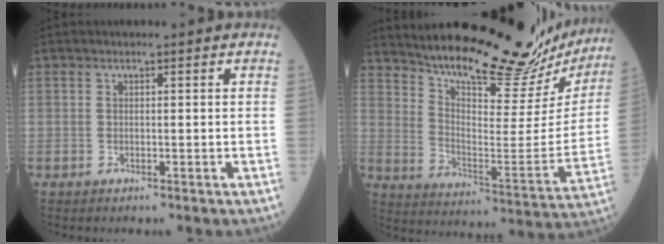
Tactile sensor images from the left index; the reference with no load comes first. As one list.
[{"total": 26.5, "force": [24.0, 4.2, 10.5], "torque": [-0.174, -0.080, 0.322]}]